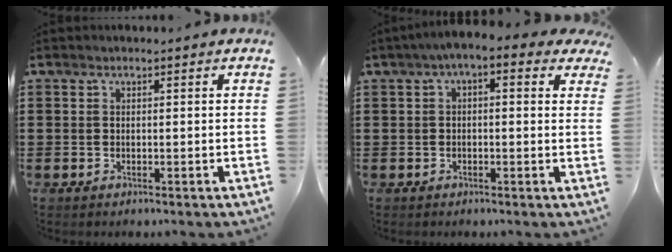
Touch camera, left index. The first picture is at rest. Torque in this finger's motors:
{"motor_torque": [2.14, 0.00, 0.44, 0.07]}